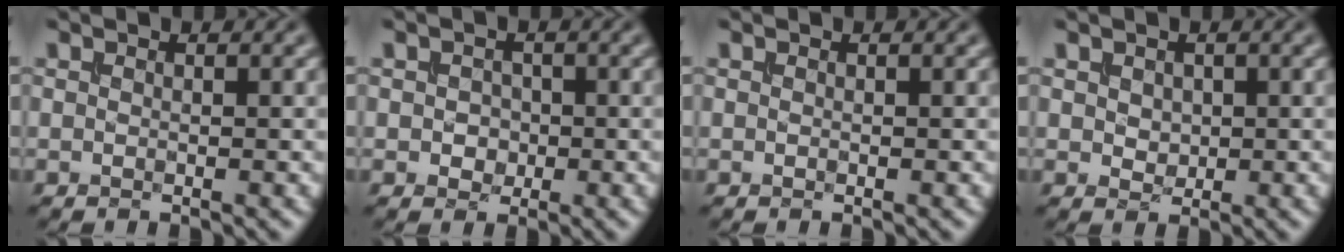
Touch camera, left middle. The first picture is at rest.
{"total": 1.5, "force": [-0.2, 1.3, 0.7], "torque": [-0.013, -0.002, -0.006]}
{"total": 0.0}
{"total": 1.2, "force": [0.2, 1.0, 0.6], "torque": [-0.018, -0.001, 0.005]}